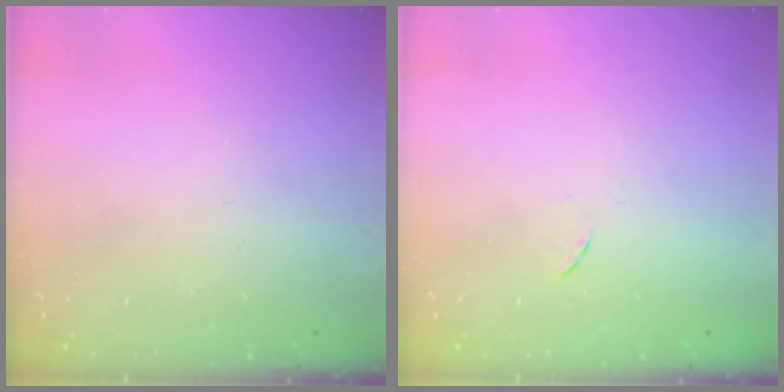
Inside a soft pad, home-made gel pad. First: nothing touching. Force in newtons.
{"total": 4.5, "press": 4.5, "slide": 0.5}